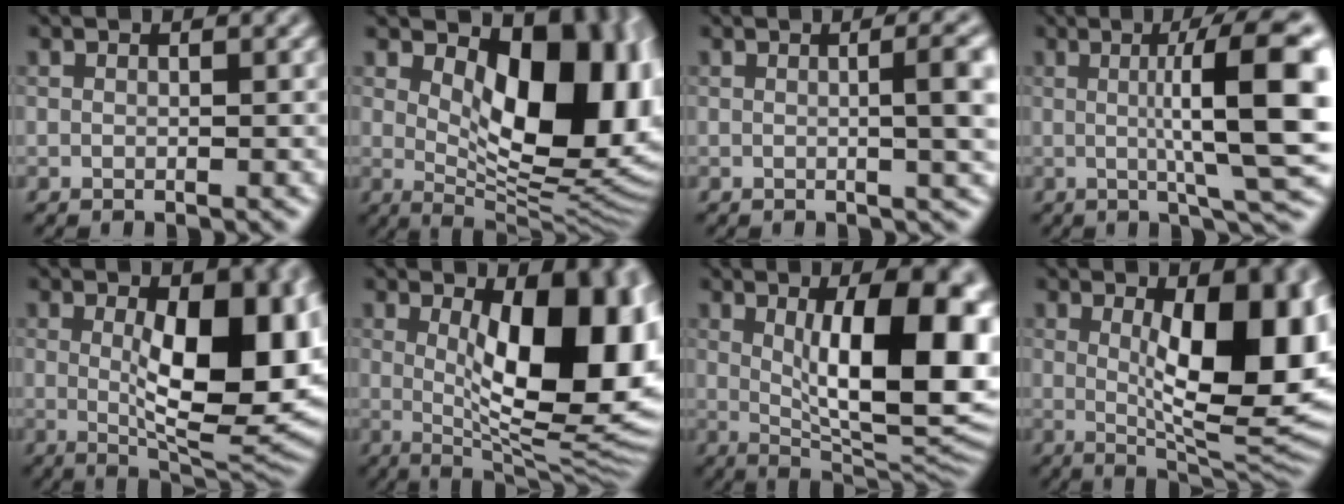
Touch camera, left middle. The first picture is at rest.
{"total": 12.7, "force": [2.4, 6.5, 10.6], "torque": [-0.132, -0.009, 0.044]}
{"total": 4.7, "force": [0.3, 1.4, 4.5], "torque": [-0.051, 0.013, 0.001]}
{"total": 10.3, "force": [1.0, 1.8, 10.1], "torque": [-0.130, 0.008, 0.015]}
{"total": 11.1, "force": [1.0, 4.4, 10.1], "torque": [-0.141, -0.012, 0.025]}
{"total": 12.8, "force": [1.6, 4.8, 11.8], "torque": [-0.154, -0.004, 0.025]}
{"total": 13.8, "force": [2.2, 4.6, 12.8], "torque": [-0.164, -0.003, 0.037]}
{"total": 12.4, "force": [1.7, 4.6, 11.3], "torque": [-0.144, -0.008, 0.031]}